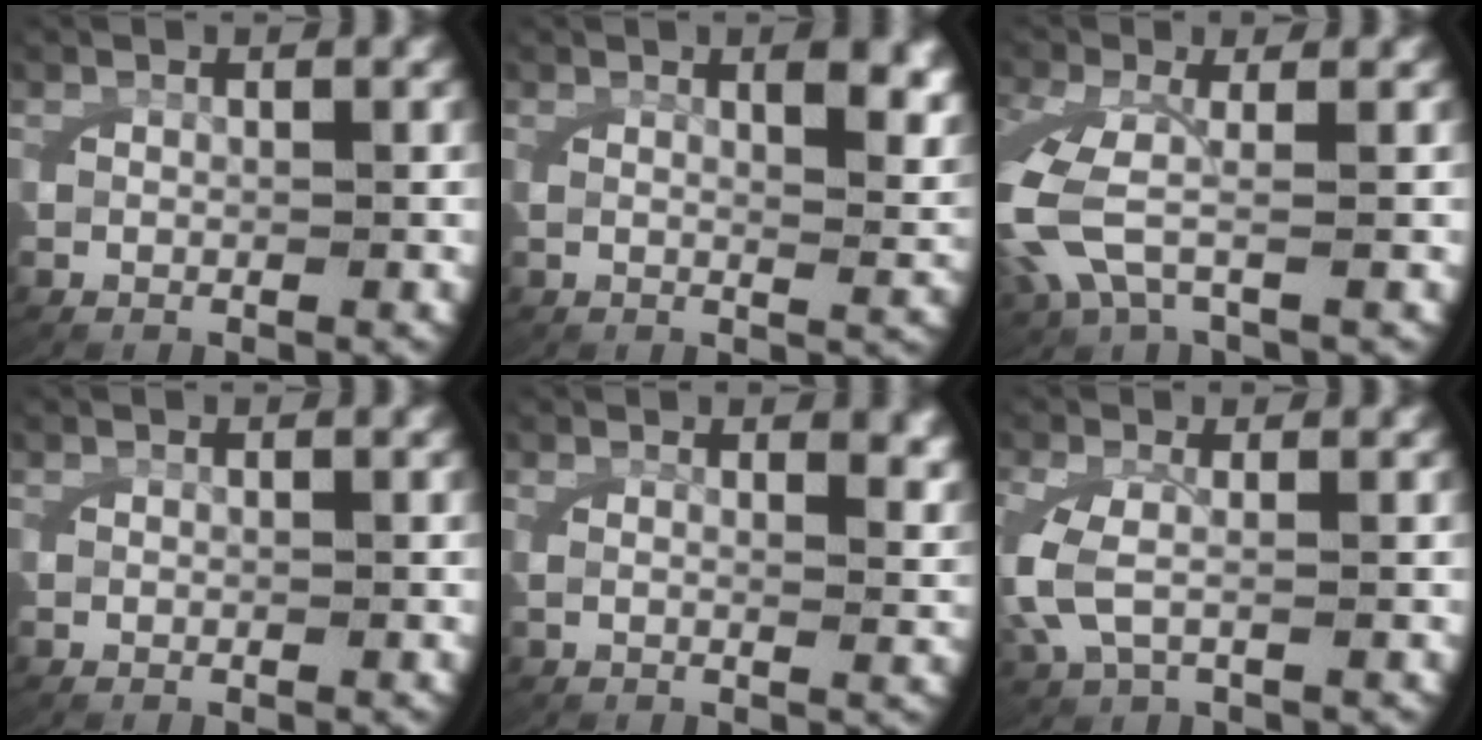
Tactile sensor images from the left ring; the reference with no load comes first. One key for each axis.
{"total": 4.0, "fx": 2.0, "fy": 0.7, "fz": 3.4, "tx": -0.048, "ty": -0.005, "tz": 0.030}
{"total": 4.8, "fx": -0.5, "fy": 2.8, "fz": 3.9, "tx": -0.134, "ty": -0.024, "tz": 0.005}
{"total": 0.0}
{"total": 2.6, "fx": 1.7, "fy": 0.3, "fz": 2.0, "tx": -0.033, "ty": -0.008, "tz": 0.026}
{"total": 3.4, "fx": -0.4, "fy": 1.9, "fz": 2.8, "tx": -0.094, "ty": -0.016, "tz": 0.006}